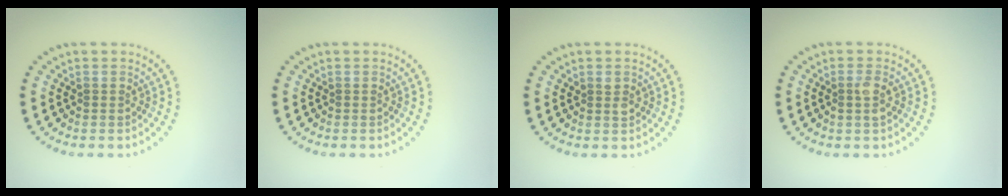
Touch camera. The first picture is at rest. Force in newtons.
{"total": 0.0}
{"total": 1.1, "press": 1.1, "slide": 0.4}
{"total": 1.4, "press": 1.3, "slide": 0.6}